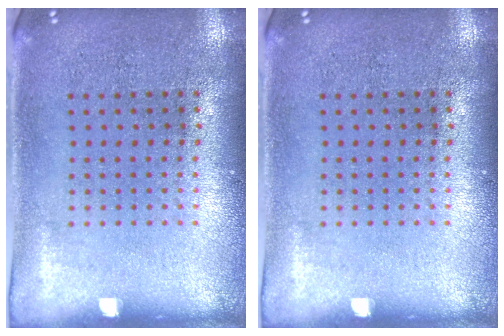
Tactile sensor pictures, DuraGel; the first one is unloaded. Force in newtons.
{"total": 0.0}